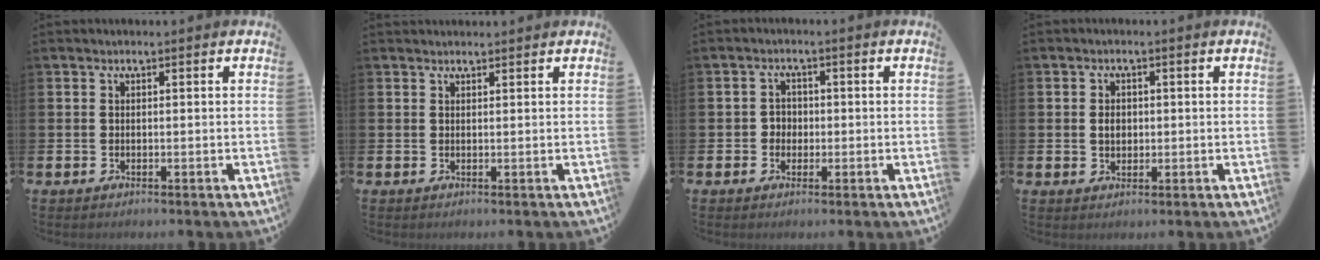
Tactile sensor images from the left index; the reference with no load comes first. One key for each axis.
{"total": 0.9, "fx": 0.9, "fy": 0.2, "fz": 0.0, "tx": 0.009, "ty": -0.002, "tz": 0.014}
{"total": 2.1, "fx": -0.3, "fy": 2.1, "fz": 0.5, "tx": -0.006, "ty": 0.005, "tz": -0.012}
{"total": 2.0, "fx": 0.3, "fy": 1.5, "fz": 1.3, "tx": -0.010, "ty": 0.000, "tz": 0.001}